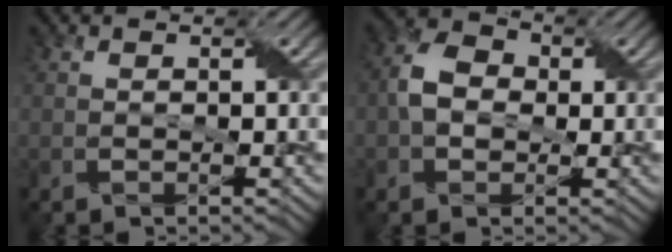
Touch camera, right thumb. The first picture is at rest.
{"total": 4.8, "force": [-0.1, 3.8, 2.9], "torque": [-0.064, 0.010, -0.011]}